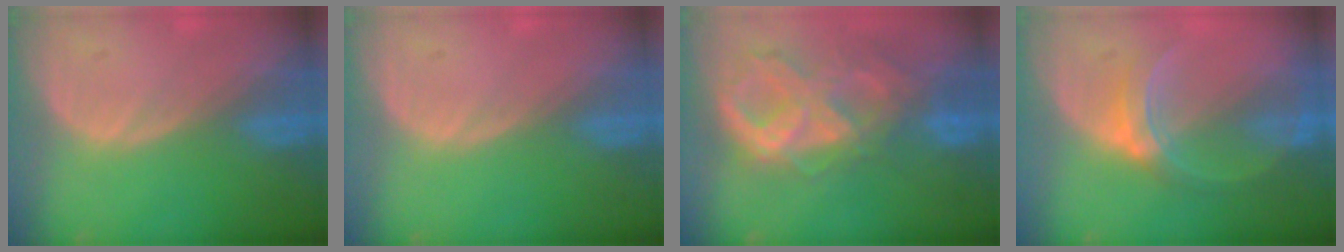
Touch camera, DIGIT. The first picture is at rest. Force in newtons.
{"total": 0.0}
{"total": 10.5, "press": 8.8, "slide": 5.7}
{"total": 5.9, "press": 5.8, "slide": 1.2}